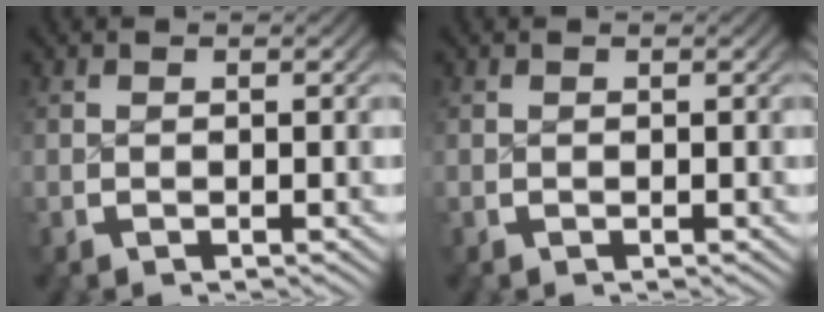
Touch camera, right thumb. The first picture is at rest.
{"total": 0.0}